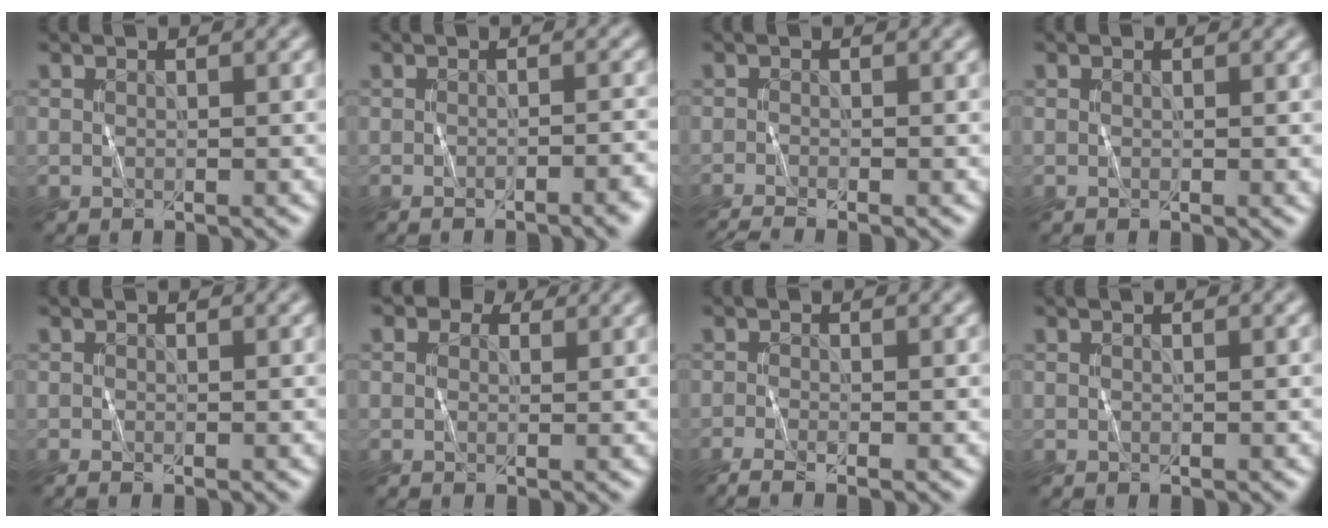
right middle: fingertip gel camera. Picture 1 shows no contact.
{"total": 3.8, "force": [-1.6, 1.1, 3.3], "torque": [-0.032, -0.002, -0.017]}
{"total": 3.1, "force": [-2.0, 0.7, 2.3], "torque": [-0.035, -0.007, -0.038]}
{"total": 0.5, "force": [0.3, 0.3, 0.3], "torque": [-0.002, -0.003, 0.004]}
{"total": 0.6, "force": [-0.3, 0.0, 0.5], "torque": [-0.008, -0.005, -0.008]}
{"total": 3.0, "force": [1.9, 1.8, 1.4], "torque": [-0.023, -0.003, 0.020]}
{"total": 2.9, "force": [-1.6, 0.8, 2.3], "torque": [-0.044, -0.005, -0.031]}
{"total": 0.0}